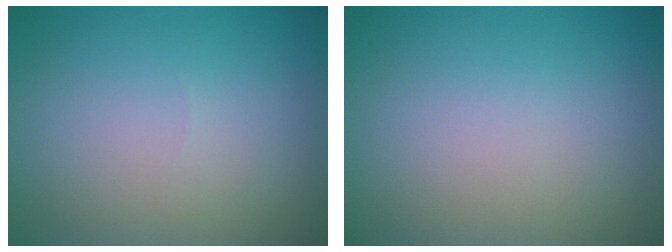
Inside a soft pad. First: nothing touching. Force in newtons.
{"total": 0.0}